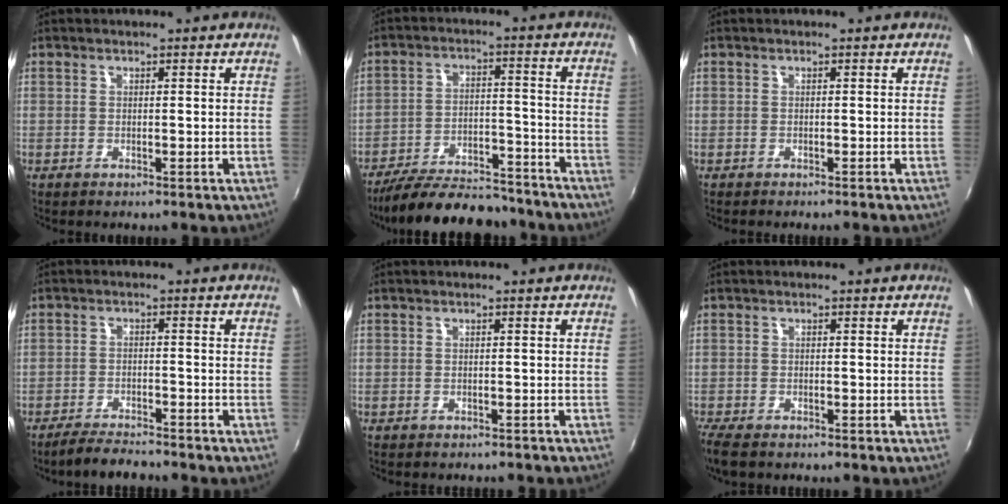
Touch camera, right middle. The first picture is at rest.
{"total": 19.3, "force": [-16.8, 5.7, 7.8], "torque": [-0.155, -0.003, -0.237]}
{"total": 0.6, "force": [-0.6, 0.0, 0.1], "torque": [-0.001, -0.005, -0.012]}
{"total": 5.2, "force": [-4.8, 0.7, 1.7], "torque": [-0.053, -0.010, -0.085]}
{"total": 3.0, "force": [-2.7, 1.0, 0.9], "torque": [-0.022, -0.013, -0.035]}
{"total": 4.6, "force": [-3.8, 1.4, 2.3], "torque": [-0.060, -0.023, -0.075]}